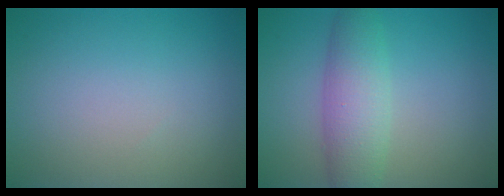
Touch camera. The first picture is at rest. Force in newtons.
{"total": 4.7, "press": 4.7, "slide": 0.1}